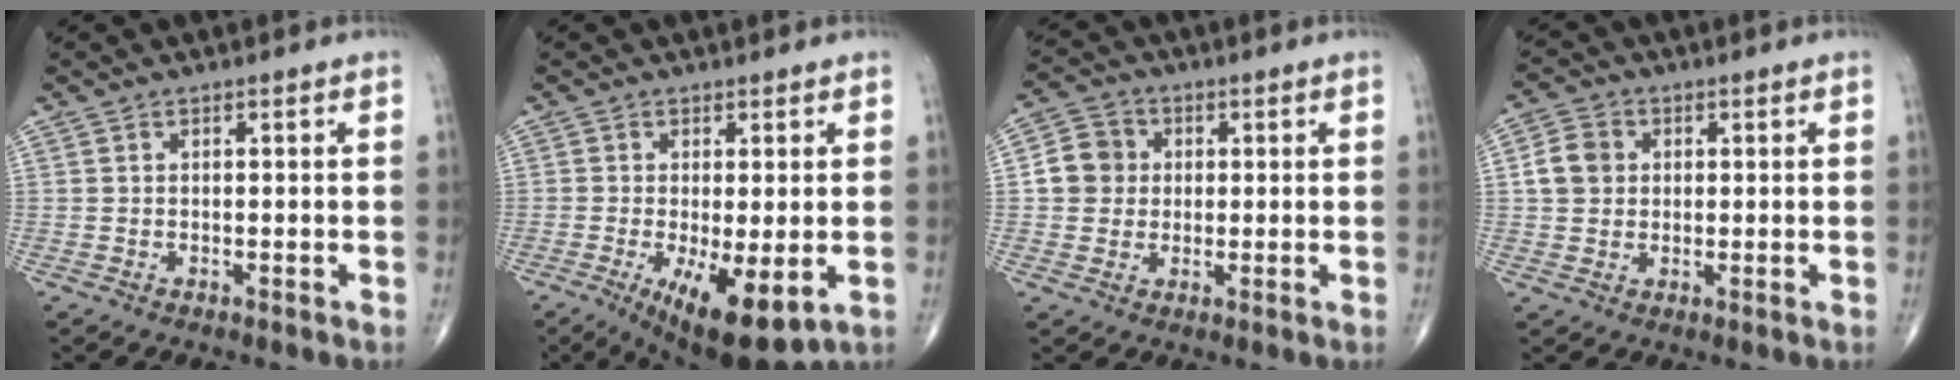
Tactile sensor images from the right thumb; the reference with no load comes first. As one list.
[{"total": 11.4, "force": [-3.5, 3.9, 10.1], "torque": [-0.158, -0.023, -0.042]}, {"total": 6.4, "force": [0.6, 6.0, 2.3], "torque": [-0.018, 0.009, 0.002]}, {"total": 5.5, "force": [0.8, 4.7, 2.8], "torque": [-0.040, 0.005, 0.010]}]